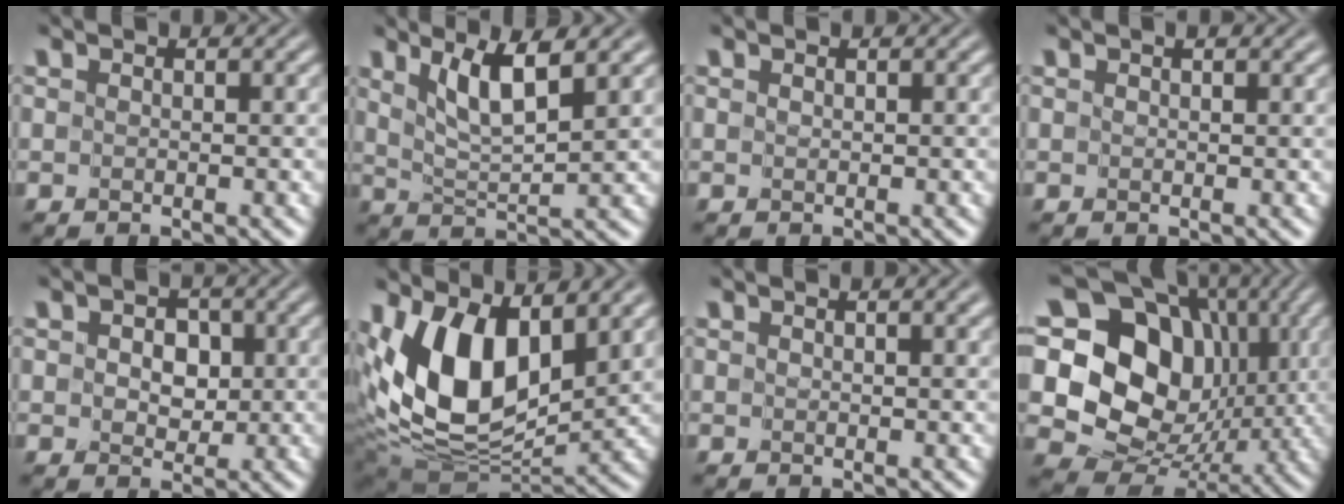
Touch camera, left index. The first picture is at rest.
{"total": 4.3, "force": [2.4, 0.8, 3.4], "torque": [-0.063, -0.008, 0.045]}
{"total": 0.0}
{"total": 1.7, "force": [1.0, 0.5, 1.2], "torque": [-0.011, 0.000, 0.008]}
{"total": 3.0, "force": [0.5, 2.2, 2.0], "torque": [-0.030, 0.004, 0.002]}
{"total": 12.2, "force": [3.8, 6.5, 9.5], "torque": [-0.180, -0.012, 0.068]}
{"total": 3.4, "force": [1.9, 1.2, 2.6], "torque": [-0.021, 0.008, 0.007]}
{"total": 15.7, "force": [3.3, 12.7, 8.7], "torque": [-0.140, 0.018, 0.055]}